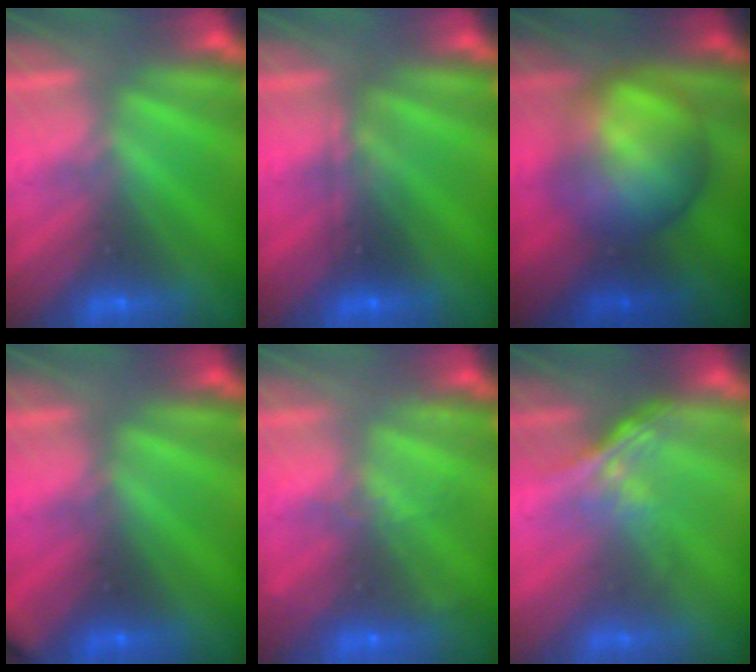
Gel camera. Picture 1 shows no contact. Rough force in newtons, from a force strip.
{"total": 2.3}
{"total": 7.6}
{"total": 2.2}
{"total": 2.2}
{"total": 1.4}